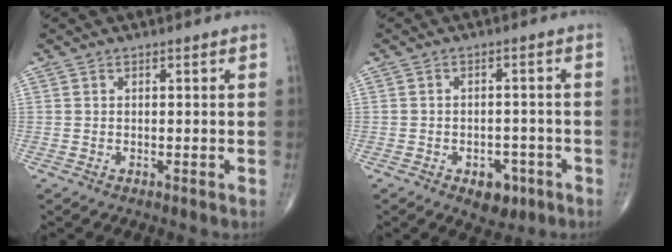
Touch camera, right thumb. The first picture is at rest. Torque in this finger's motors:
{"motor_torque": [0.54, 0.43, 0.37, -0.66, 0.00]}